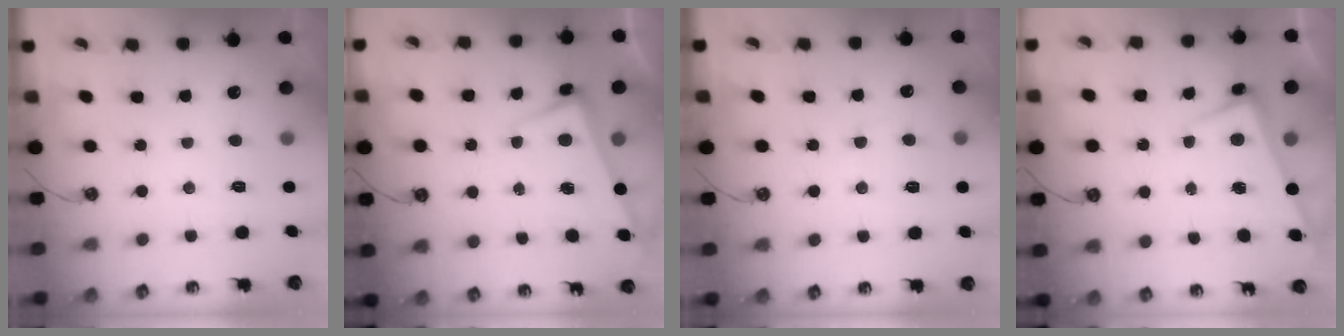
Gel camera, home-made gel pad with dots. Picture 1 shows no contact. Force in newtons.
{"total": 2.6, "press": 2.5, "slide": 0.7}
{"total": 0.7, "press": 0.5, "slide": 0.5}
{"total": 2.6, "press": 2.5, "slide": 0.6}